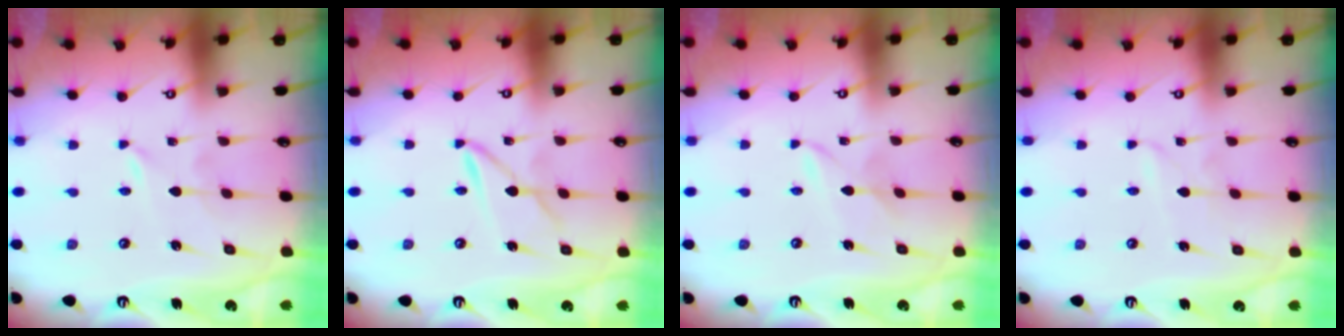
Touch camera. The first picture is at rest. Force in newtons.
{"total": 2.5, "press": 2.5, "slide": 0.3}
{"total": 1.9, "press": 1.9, "slide": 0.2}
{"total": 1.6, "press": 1.5, "slide": 0.1}